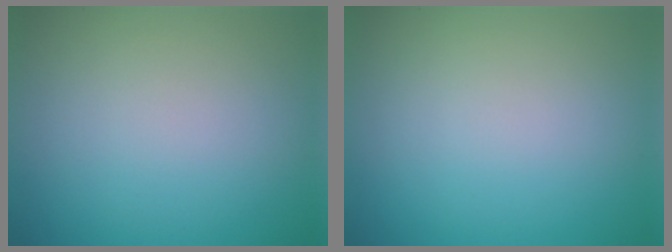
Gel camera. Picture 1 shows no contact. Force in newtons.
{"total": 0.0}